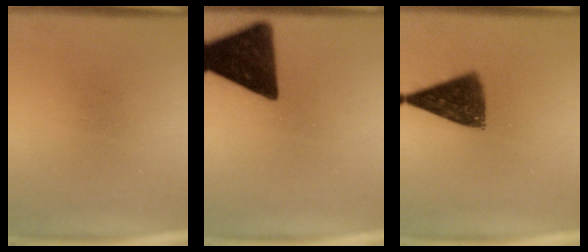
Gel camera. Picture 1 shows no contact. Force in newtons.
{"total": 15.9}
{"total": 9.6}